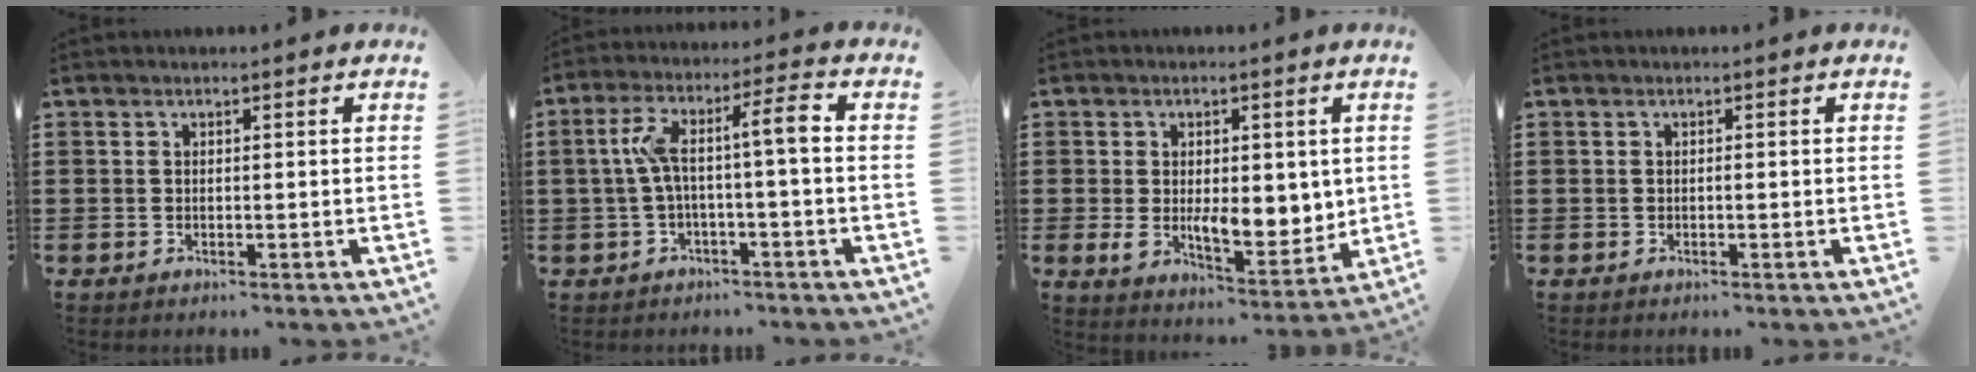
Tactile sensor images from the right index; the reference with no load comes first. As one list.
[{"total": 8.0, "force": [-0.1, 1.6, 7.8], "torque": [-0.152, 0.012, -0.011]}, {"total": 7.6, "force": [0.2, 4.7, 6.0], "torque": [-0.095, 0.002, 0.006]}, {"total": 0.0}]